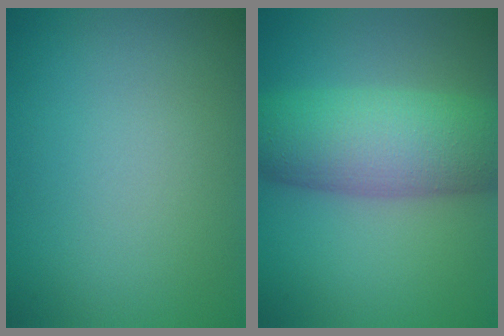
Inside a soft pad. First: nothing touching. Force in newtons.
{"total": 8.2, "press": 8.2, "slide": 0.0}